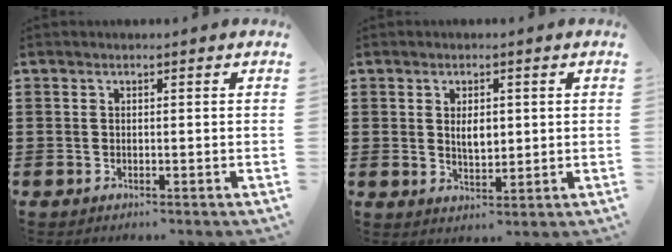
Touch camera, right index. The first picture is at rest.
{"total": 3.2, "force": [0.5, 1.7, 2.7], "torque": [-0.048, 0.003, 0.006]}